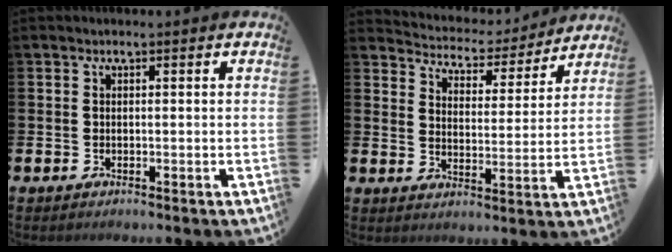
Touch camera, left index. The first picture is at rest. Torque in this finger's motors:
{"motor_torque": [1.00, -1.15, 0.27, 0.02]}